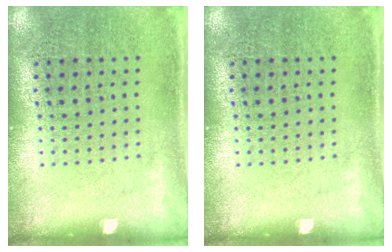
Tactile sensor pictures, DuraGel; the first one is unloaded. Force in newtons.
{"total": 0.0}